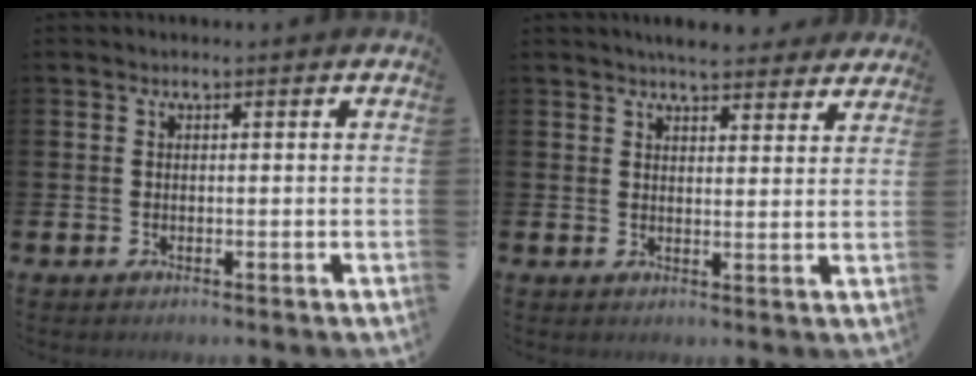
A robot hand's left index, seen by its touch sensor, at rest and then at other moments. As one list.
[{"total": 5.1, "force": [4.9, 0.9, 1.0], "torque": [-0.020, -0.023, 0.088]}]